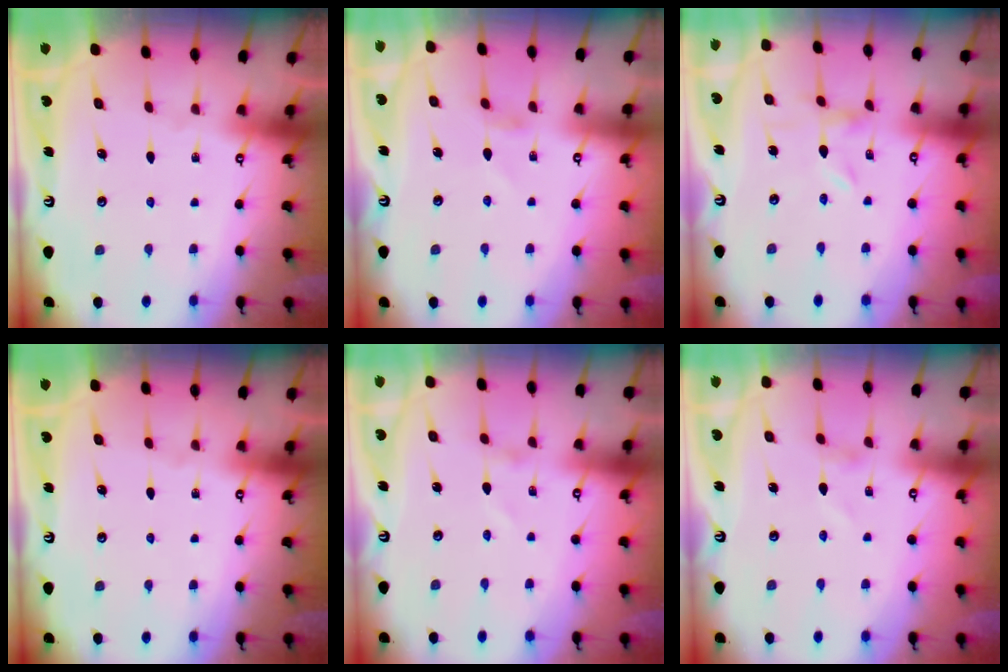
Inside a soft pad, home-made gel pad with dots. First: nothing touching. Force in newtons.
{"total": 1.2, "press": 1.1, "slide": 0.4}
{"total": 0.0}
{"total": 0.0}
{"total": 1.0, "press": 1.0, "slide": 0.0}
{"total": 0.8, "press": 0.8, "slide": 0.1}